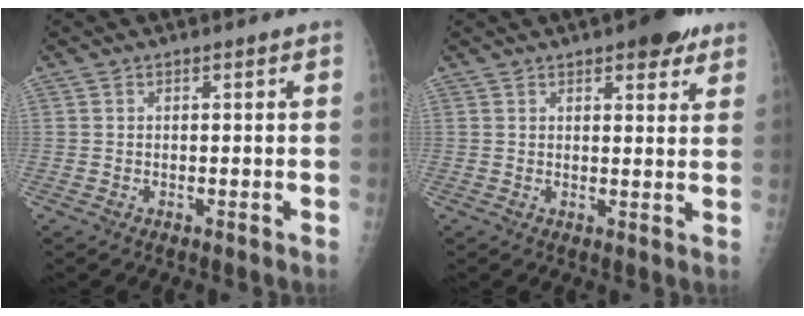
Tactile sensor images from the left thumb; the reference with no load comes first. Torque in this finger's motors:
{"motor_torque": [0.75, 0.27, 0.46, -0.46, 0.00]}